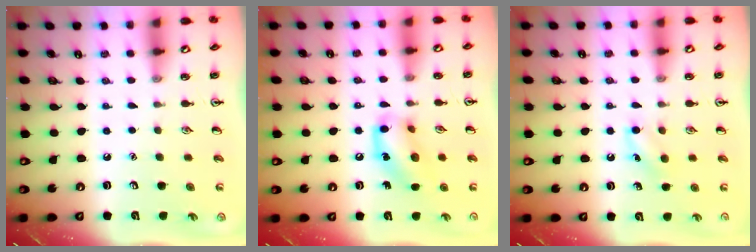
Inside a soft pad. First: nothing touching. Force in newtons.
{"total": 12.7, "press": 12.5, "slide": 2.2}
{"total": 6.3, "press": 6.0, "slide": 1.8}